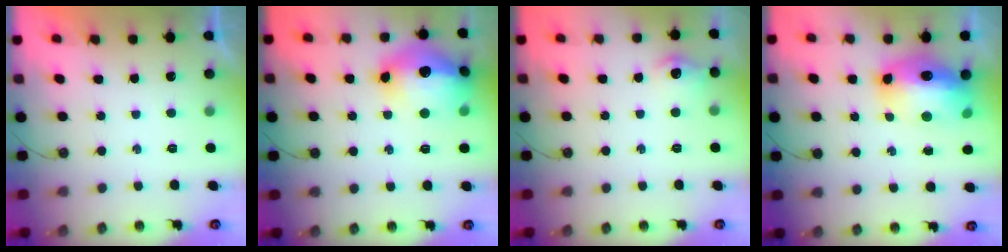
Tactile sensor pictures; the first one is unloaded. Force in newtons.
{"total": 20.2, "press": 20.1, "slide": 1.8}
{"total": 8.3, "press": 8.3, "slide": 0.9}
{"total": 16.7, "press": 16.6, "slide": 1.8}